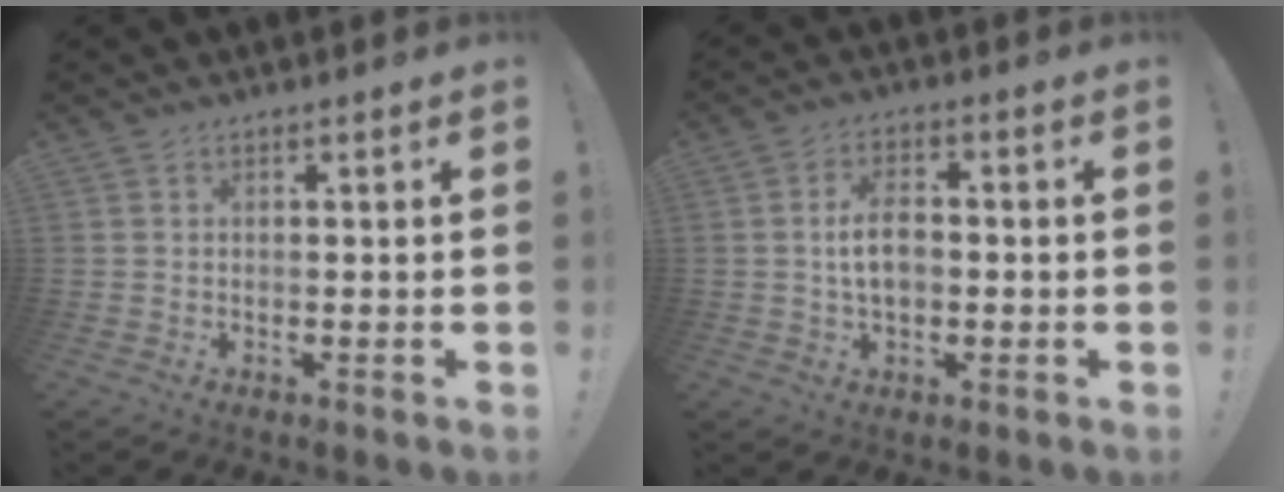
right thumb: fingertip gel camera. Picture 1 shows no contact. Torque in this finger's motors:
{"motor_torque": [-0.09, 0.28, -0.05, -0.04, 0.03]}